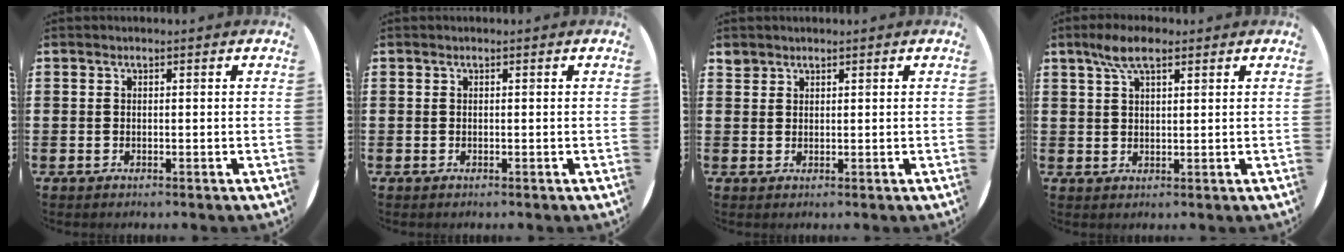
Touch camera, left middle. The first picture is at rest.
{"total": 0.0}
{"total": 1.3, "force": [1.2, 0.5, -0.1], "torque": [-0.001, 0.003, 0.024]}
{"total": 4.9, "force": [3.1, 1.7, 3.4], "torque": [-0.073, 0.007, 0.055]}